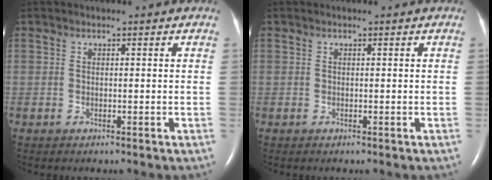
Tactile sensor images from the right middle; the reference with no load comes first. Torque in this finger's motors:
{"motor_torque": [0.09, -0.06, 0.02, 0.02]}